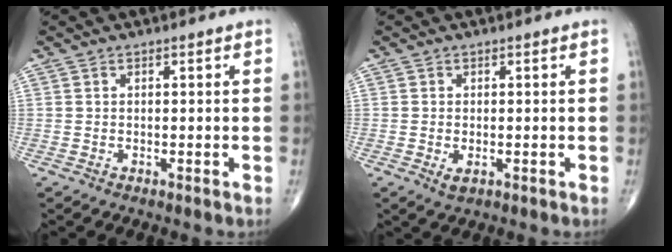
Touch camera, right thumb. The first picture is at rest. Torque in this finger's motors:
{"motor_torque": [-0.32, 0.06, -0.14, -0.10, 0.05]}